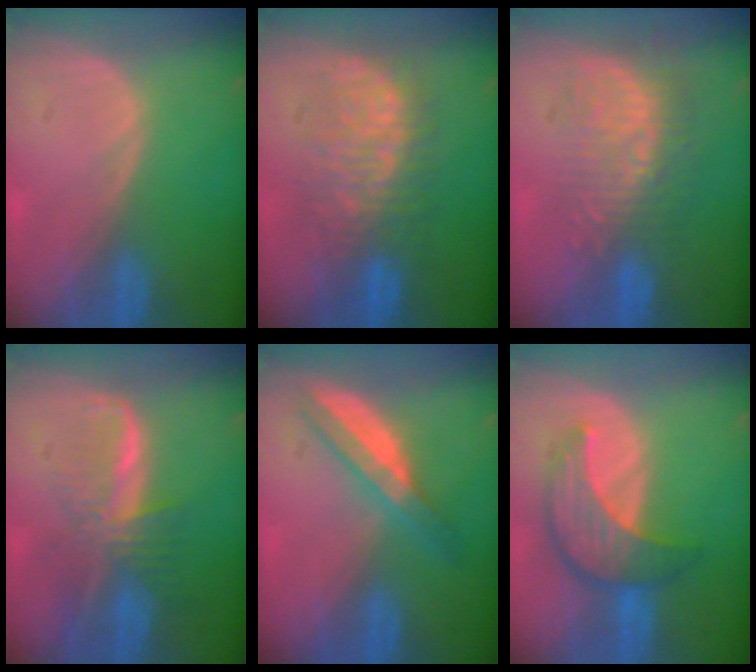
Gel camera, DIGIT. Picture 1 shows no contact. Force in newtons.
{"total": 8.6, "press": 8.6, "slide": 0.4}
{"total": 9.6, "press": 8.5, "slide": 4.4}
{"total": 8.1, "press": 6.9, "slide": 4.1}
{"total": 6.2, "press": 5.4, "slide": 3.1}
{"total": 7.8, "press": 7.5, "slide": 2.3}